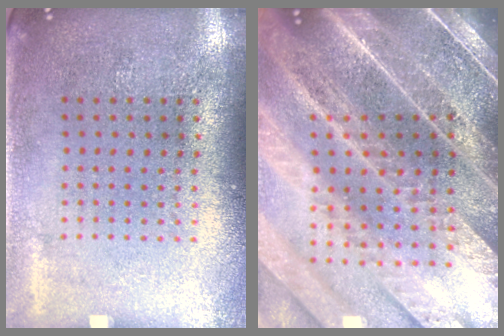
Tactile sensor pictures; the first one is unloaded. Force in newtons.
{"total": 5.5, "press": 4.7, "slide": 2.9}